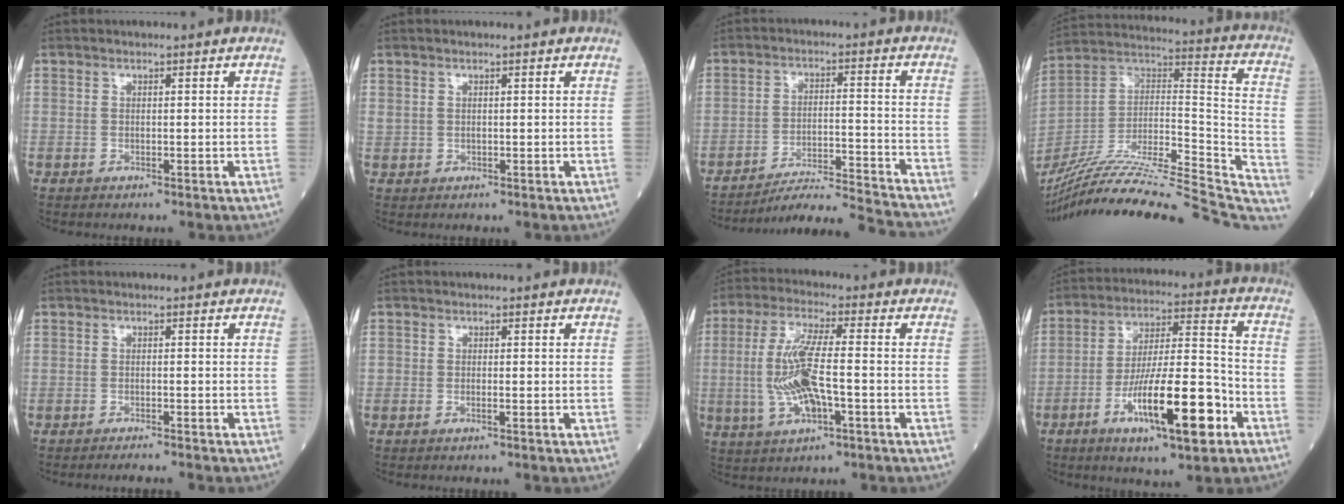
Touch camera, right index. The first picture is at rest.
{"total": 1.1, "force": [0.3, 0.9, 0.6], "torque": [-0.015, 0.008, 0.011]}
{"total": 13.7, "force": [-13.4, -1.8, 2.5], "torque": [-0.034, 0.000, -0.208]}
{"total": 37.3, "force": [-32.3, 3.5, 18.4], "torque": [-0.245, -0.036, -0.480]}
{"total": 2.8, "force": [-2.6, -0.2, 1.1], "torque": [-0.014, -0.005, -0.036]}
{"total": 0.9, "force": [-0.3, 0.3, 0.7], "torque": [-0.015, 0.000, -0.006]}
{"total": 9.7, "force": [-1.5, 2.1, 9.4], "torque": [-0.201, -0.002, -0.026]}
{"total": 16.3, "force": [-7.0, 2.7, 14.5], "torque": [-0.254, -0.005, -0.112]}